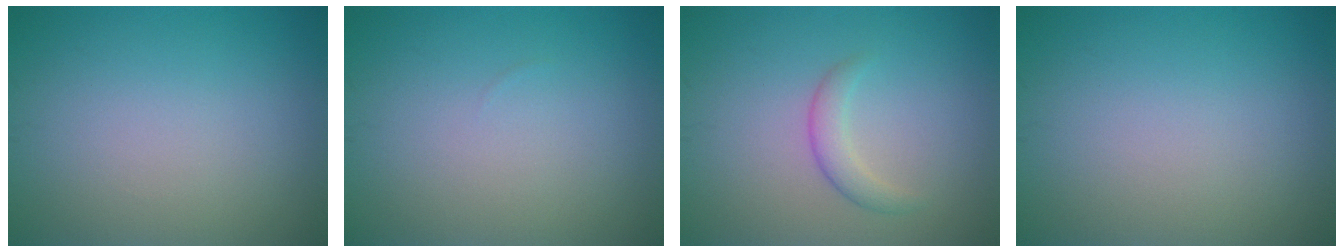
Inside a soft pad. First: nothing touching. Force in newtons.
{"total": 0.0}
{"total": 1.9, "press": 1.9, "slide": 0.1}
{"total": 0.0}